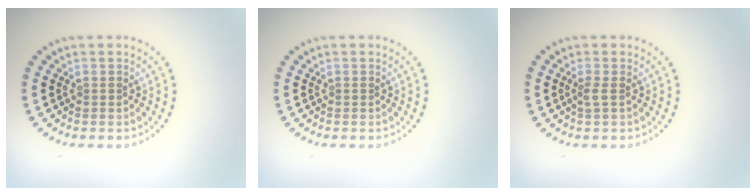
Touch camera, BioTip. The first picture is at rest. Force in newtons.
{"total": 0.0}
{"total": 1.0, "press": 0.8, "slide": 0.6}